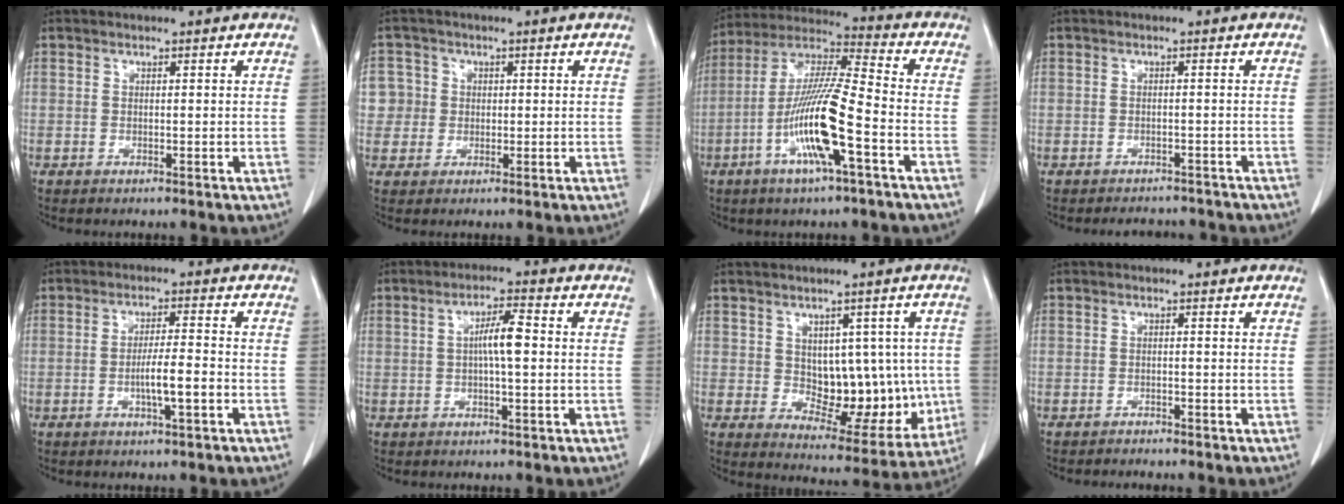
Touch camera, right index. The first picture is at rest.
{"total": 5.3, "force": [0.6, 5.3, 0.2], "torque": [0.000, 0.021, 0.015]}
{"total": 13.2, "force": [-4.6, 0.8, 12.4], "torque": [-0.248, -0.001, -0.089]}
{"total": 4.2, "force": [-3.9, 1.6, 0.0], "torque": [0.006, -0.002, -0.049]}
{"total": 5.0, "force": [-1.6, 0.3, 4.7], "torque": [-0.085, 0.001, -0.027]}
{"total": 4.8, "force": [0.1, 0.6, 4.7], "torque": [-0.086, 0.010, 0.001]}
{"total": 11.6, "force": [0.4, 7.0, 9.2], "torque": [-0.103, 0.012, 0.033]}
{"total": 1.9, "force": [-1.8, 0.2, 0.3], "torque": [-0.003, -0.004, -0.023]}